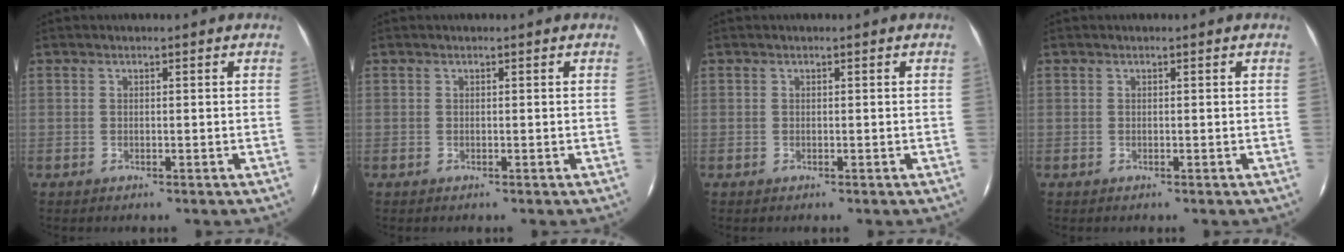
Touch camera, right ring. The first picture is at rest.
{"total": 0.0}
{"total": 0.0}
{"total": 0.0}